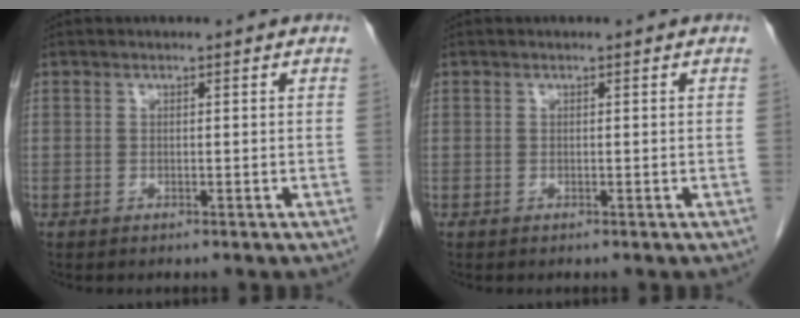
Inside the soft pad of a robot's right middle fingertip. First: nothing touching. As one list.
[{"total": 0.0}]